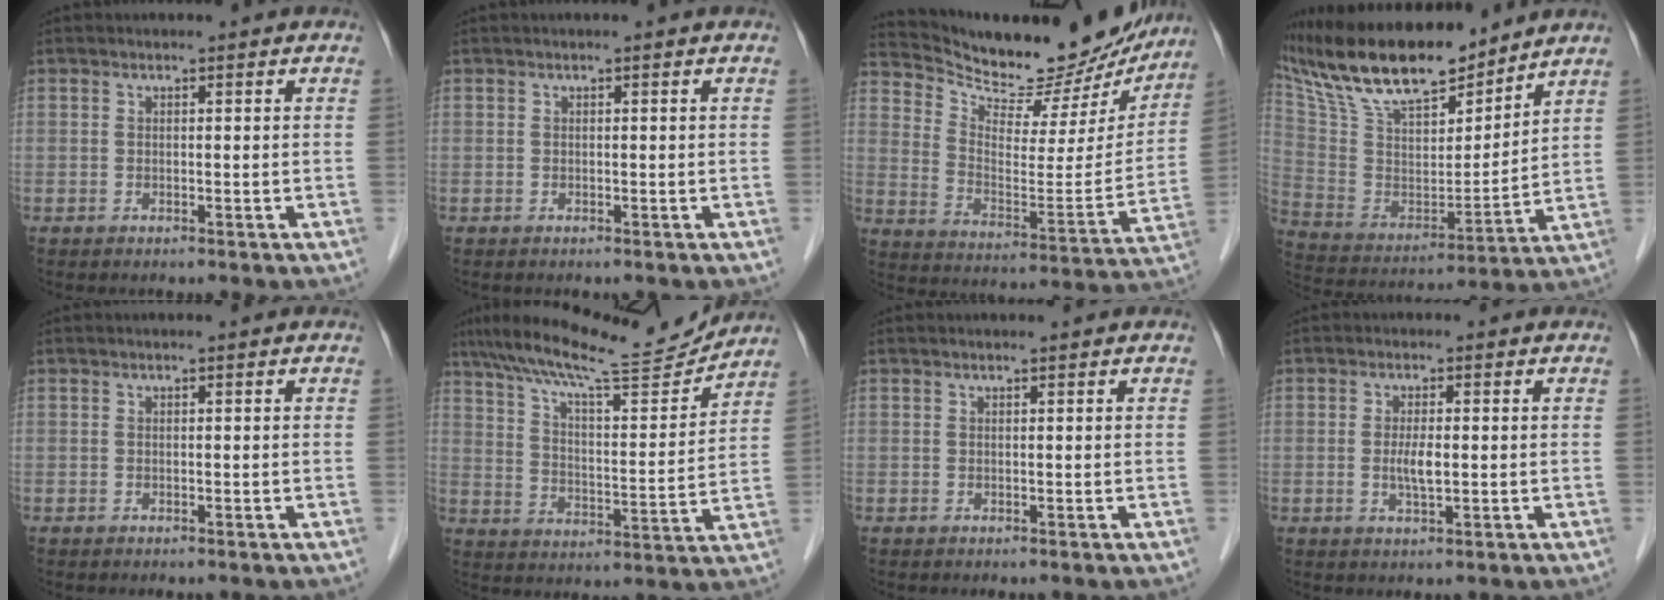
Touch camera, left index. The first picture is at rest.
{"total": 0.0}
{"total": 21.5, "force": [19.9, 5.8, 5.8], "torque": [-0.089, -0.040, 0.280]}
{"total": 20.5, "force": [17.1, 5.2, 10.0], "torque": [-0.192, 0.010, 0.312]}
{"total": 0.0}
{"total": 16.5, "force": [15.1, 1.0, 6.5], "torque": [-0.119, -0.003, 0.232]}
{"total": 0.0}
{"total": 2.9, "force": [-0.4, 0.7, 2.8], "torque": [-0.057, -0.006, -0.006]}